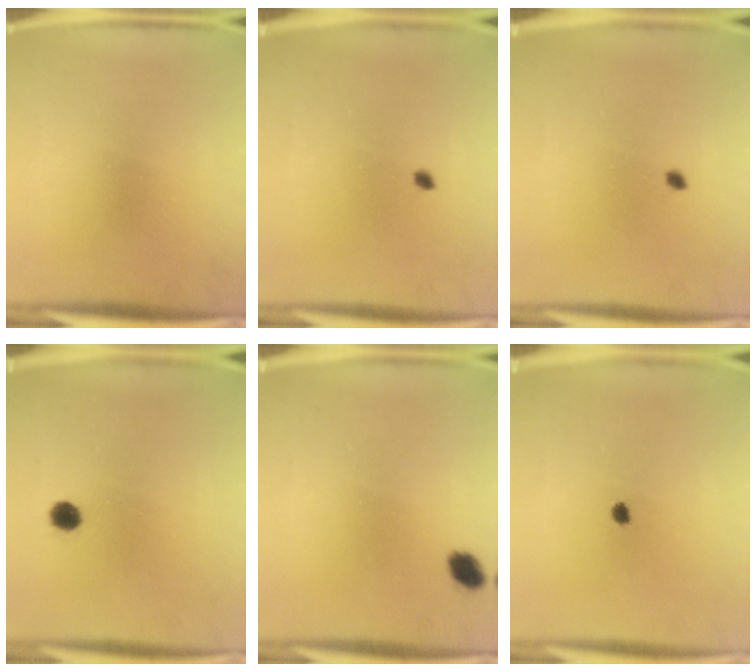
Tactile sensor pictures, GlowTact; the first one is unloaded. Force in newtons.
{"total": 0.8}
{"total": 0.8}
{"total": 2.4}
{"total": 2.8}
{"total": 1.5}